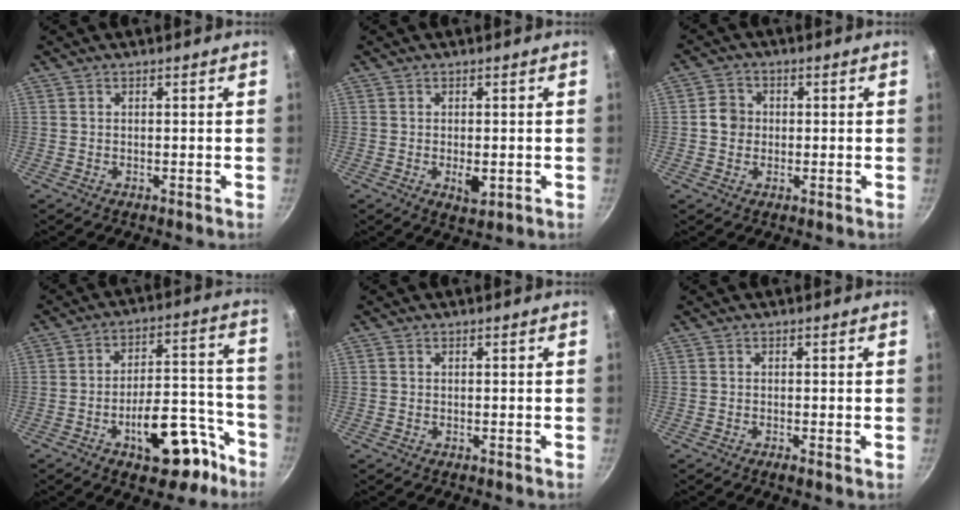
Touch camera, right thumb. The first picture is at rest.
{"total": 3.5, "force": [-0.7, 1.8, 2.9], "torque": [-0.042, -0.005, -0.006]}
{"total": 4.0, "force": [-0.1, 3.7, 1.5], "torque": [-0.005, 0.010, -0.010]}
{"total": 16.9, "force": [-8.8, 8.2, 11.9], "torque": [-0.114, 0.078, -0.118]}
{"total": 0.0}
{"total": 1.0, "force": [-0.4, 0.3, 0.9], "torque": [-0.017, -0.003, -0.009]}